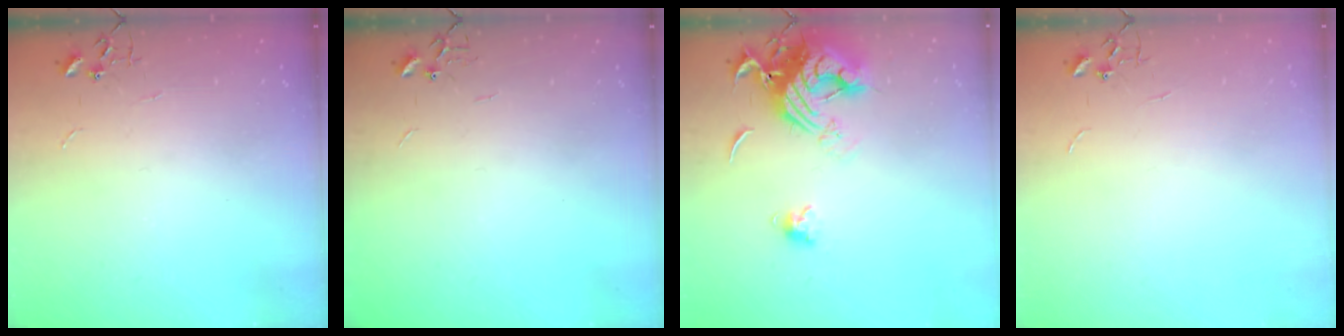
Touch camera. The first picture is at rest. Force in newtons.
{"total": 0.0}
{"total": 15.0, "press": 14.9, "slide": 1.6}
{"total": 0.0}